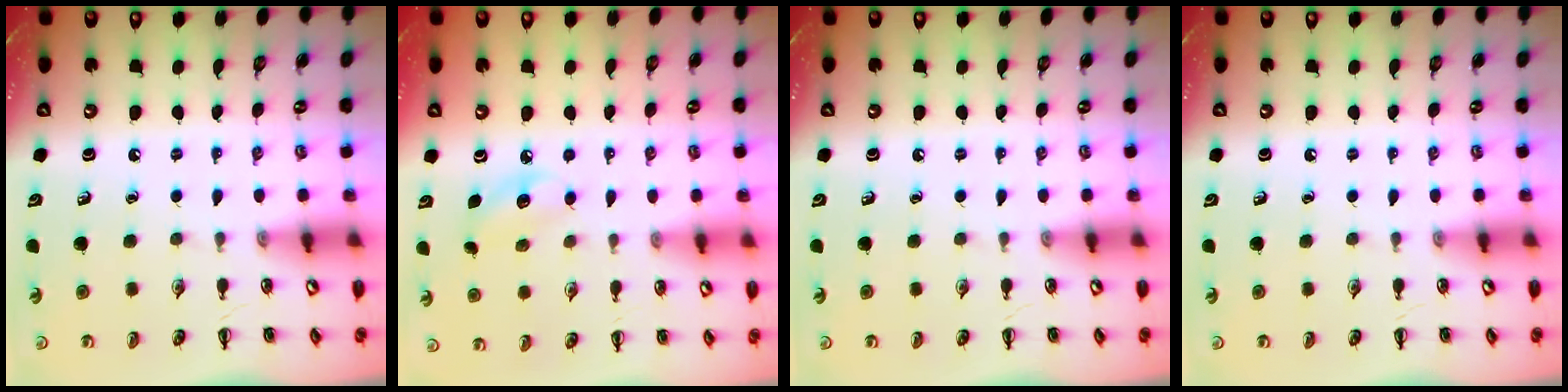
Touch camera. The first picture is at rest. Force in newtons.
{"total": 7.2, "press": 7.0, "slide": 1.9}
{"total": 0.0}
{"total": 0.0}